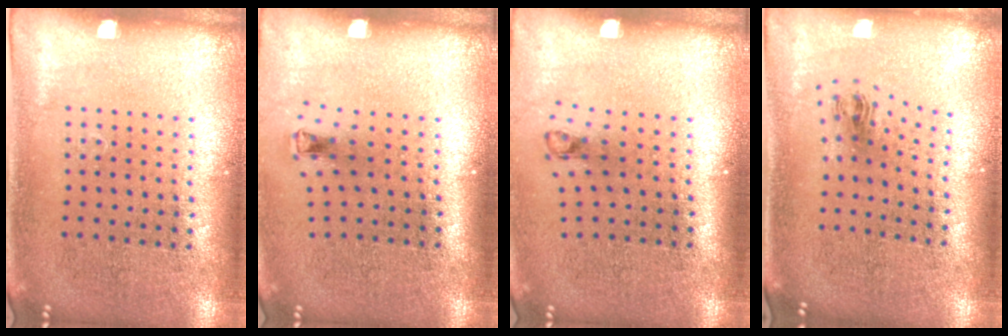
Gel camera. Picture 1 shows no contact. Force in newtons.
{"total": 0.7, "press": 0.3, "slide": 0.7}
{"total": 0.8, "press": 0.4, "slide": 0.7}
{"total": 1.0, "press": 0.4, "slide": 0.9}